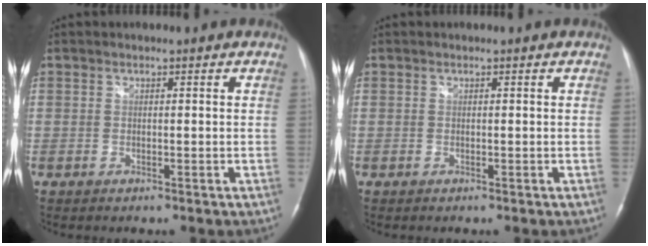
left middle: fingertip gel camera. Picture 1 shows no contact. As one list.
[{"total": 0.0}]